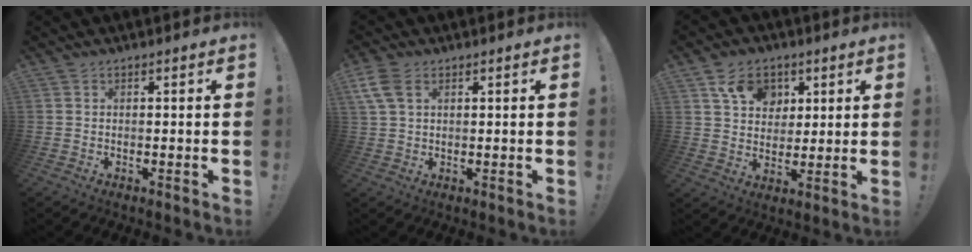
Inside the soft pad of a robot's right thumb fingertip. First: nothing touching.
{"total": 5.8, "force": [2.6, 3.5, 3.9], "torque": [-0.082, -0.001, 0.052]}
{"total": 11.1, "force": [5.3, 8.4, 5.0], "torque": [-0.078, -0.014, 0.102]}